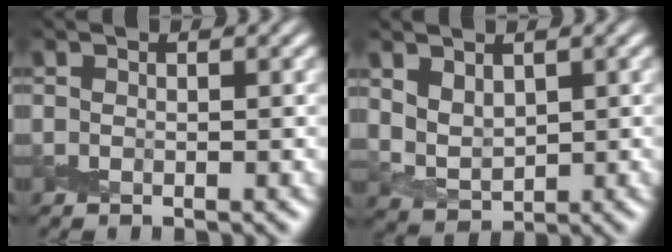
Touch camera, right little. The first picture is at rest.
{"total": 2.9, "force": [1.1, 2.0, 1.8], "torque": [-0.043, -0.009, 0.028]}